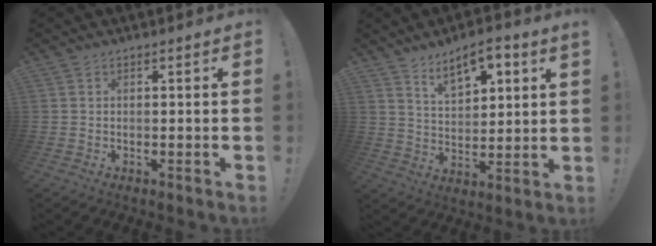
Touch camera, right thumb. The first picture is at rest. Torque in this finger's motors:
{"motor_torque": [0.52, 0.59, 0.70, 0.75, 0.16]}